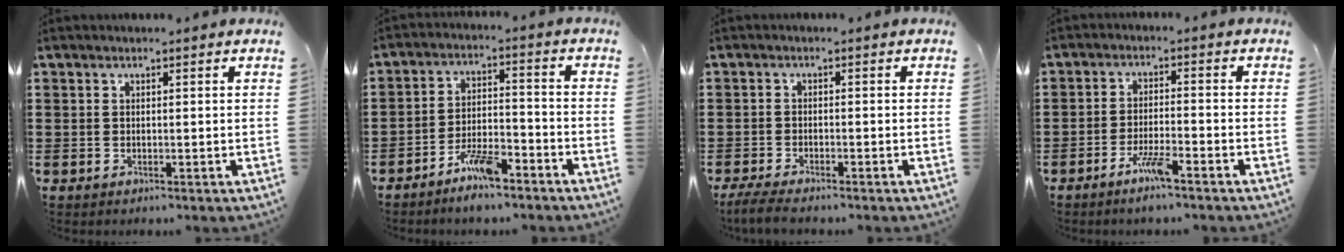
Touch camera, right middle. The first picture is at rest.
{"total": 6.6, "force": [-5.2, 1.5, 3.8], "torque": [-0.081, 0.003, -0.099]}
{"total": 3.3, "force": [-3.1, 0.4, 1.2], "torque": [-0.035, -0.006, -0.065]}
{"total": 4.3, "force": [-3.0, 0.3, 3.1], "torque": [-0.066, -0.004, -0.055]}